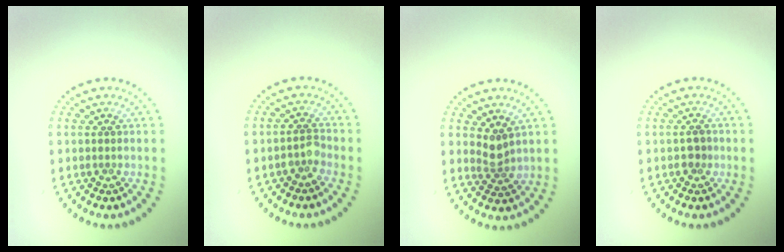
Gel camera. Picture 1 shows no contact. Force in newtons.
{"total": 1.5, "press": 1.3, "slide": 0.8}
{"total": 1.9, "press": 1.4, "slide": 1.3}
{"total": 1.1, "press": 1.1, "slide": 0.2}